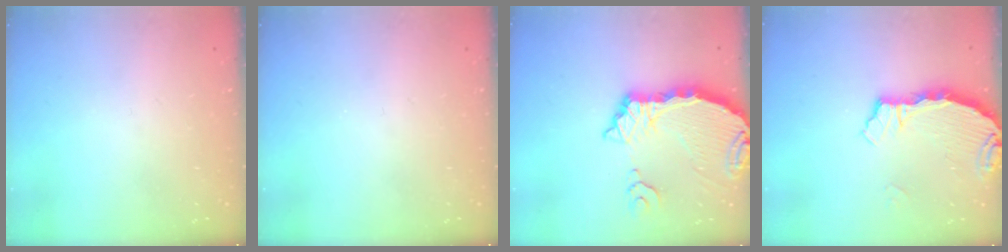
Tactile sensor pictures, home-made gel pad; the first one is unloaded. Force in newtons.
{"total": 0.0}
{"total": 8.9, "press": 8.9, "slide": 0.9}
{"total": 3.4, "press": 3.4, "slide": 0.4}